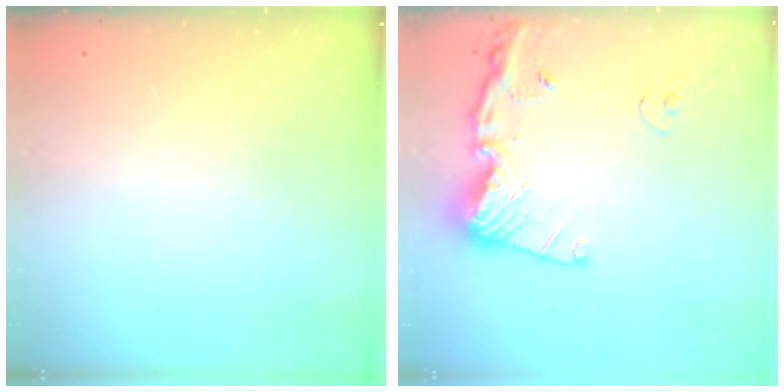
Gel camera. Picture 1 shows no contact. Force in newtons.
{"total": 15.8, "press": 15.7, "slide": 1.8}